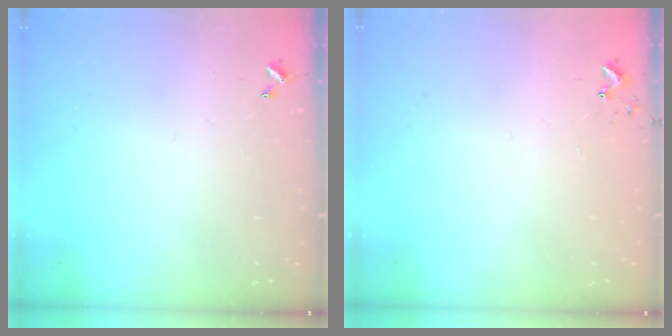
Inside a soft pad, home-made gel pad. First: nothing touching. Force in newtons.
{"total": 5.5, "press": 5.4, "slide": 0.4}